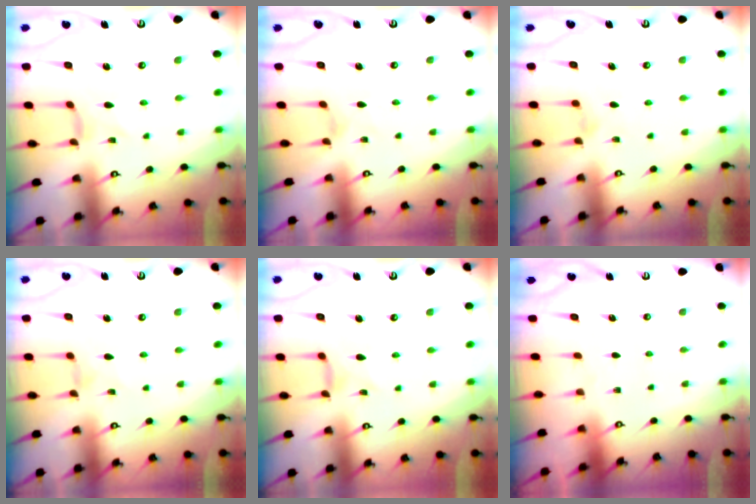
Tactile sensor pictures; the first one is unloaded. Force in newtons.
{"total": 0.0}
{"total": 2.0, "press": 2.0, "slide": 0.4}
{"total": 0.0}
{"total": 1.2, "press": 1.1, "slide": 0.4}
{"total": 0.0}